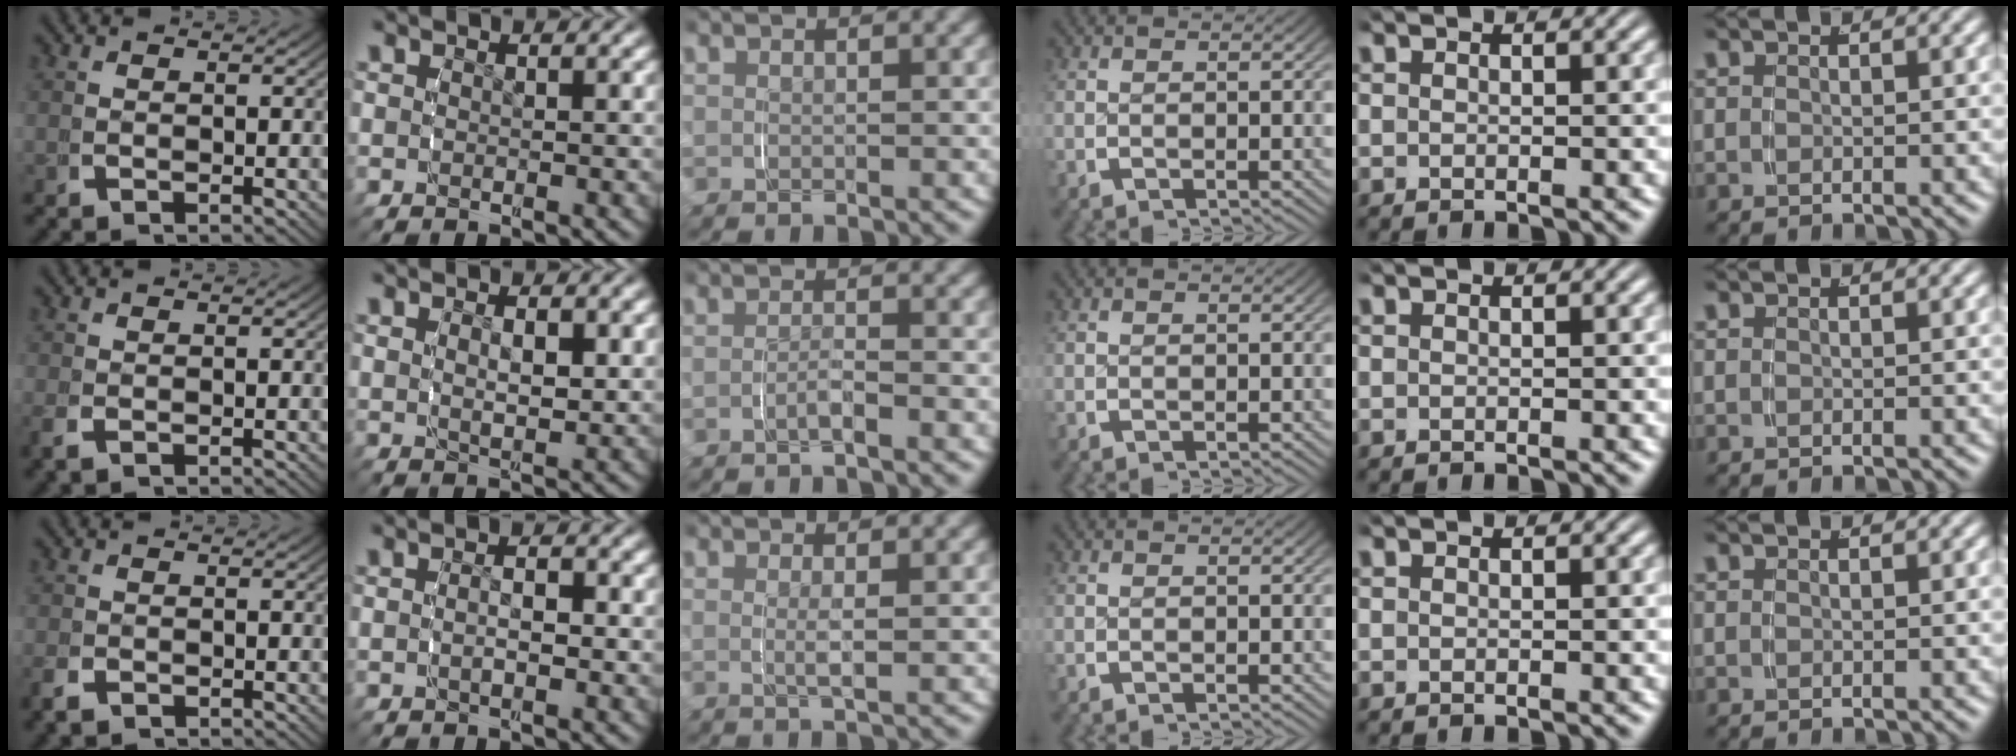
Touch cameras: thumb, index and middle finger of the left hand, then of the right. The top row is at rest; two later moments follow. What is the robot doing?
{"motion": "grasp_and_lifting", "object": "toothpaste"}